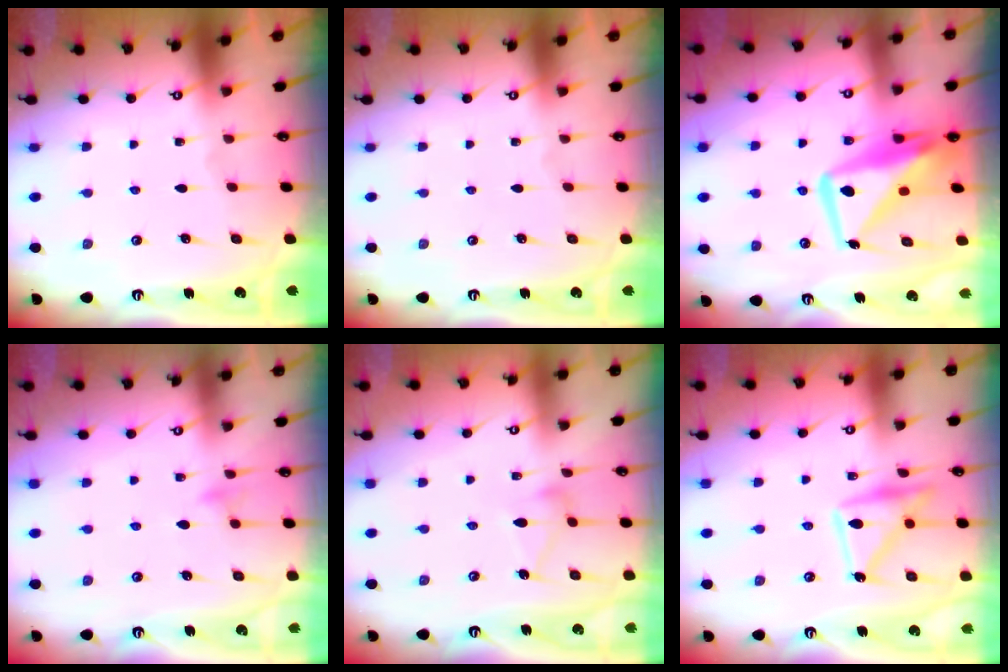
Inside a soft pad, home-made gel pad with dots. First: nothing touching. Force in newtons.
{"total": 0.0}
{"total": 13.4, "press": 13.4, "slide": 1.3}
{"total": 8.5, "press": 8.5, "slide": 0.8}
{"total": 7.6, "press": 7.6, "slide": 0.3}
{"total": 15.5, "press": 15.5, "slide": 0.9}